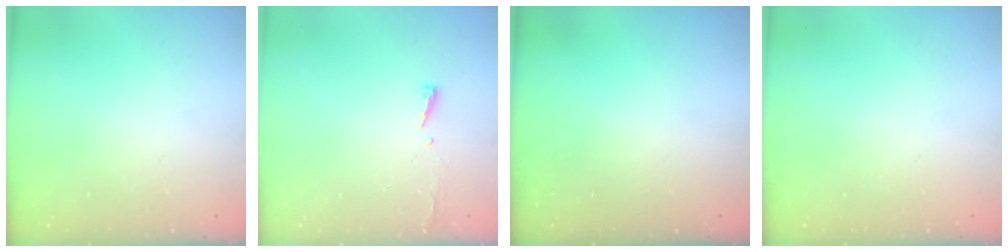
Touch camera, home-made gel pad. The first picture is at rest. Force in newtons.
{"total": 3.2, "press": 3.2, "slide": 0.6}
{"total": 0.0}
{"total": 0.0}